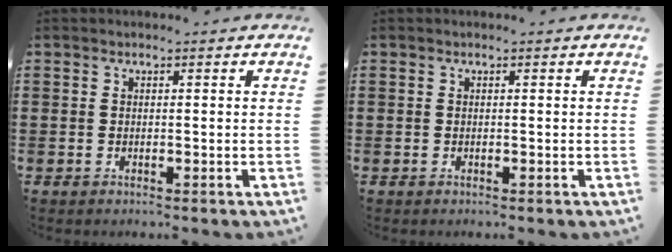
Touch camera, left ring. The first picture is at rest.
{"total": 0.0}